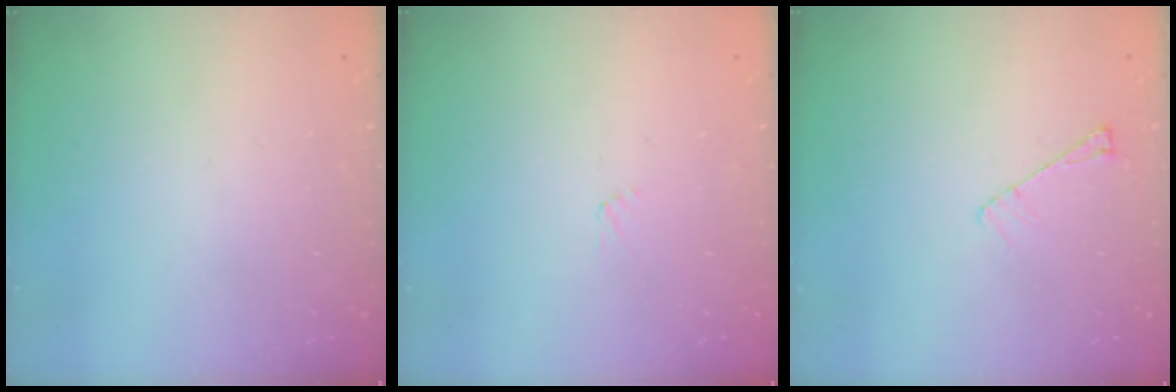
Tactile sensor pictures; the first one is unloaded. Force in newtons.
{"total": 3.2, "press": 3.1, "slide": 0.3}
{"total": 4.8, "press": 4.7, "slide": 0.8}